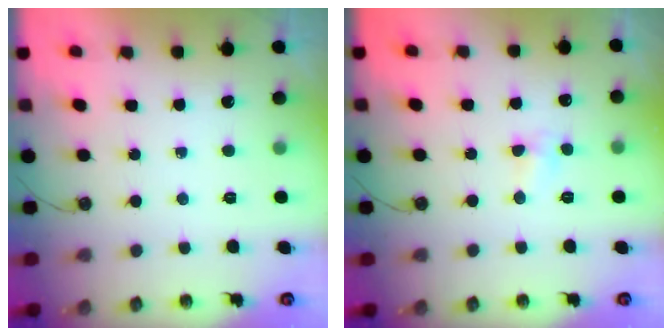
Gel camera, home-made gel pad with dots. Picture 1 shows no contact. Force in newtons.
{"total": 3.9, "press": 3.9, "slide": 0.5}